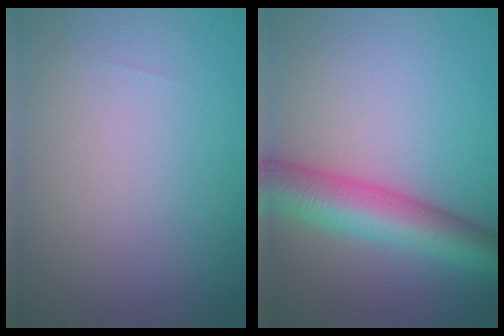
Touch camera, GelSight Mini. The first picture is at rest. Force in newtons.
{"total": 7.0, "press": 7.0, "slide": 0.1}